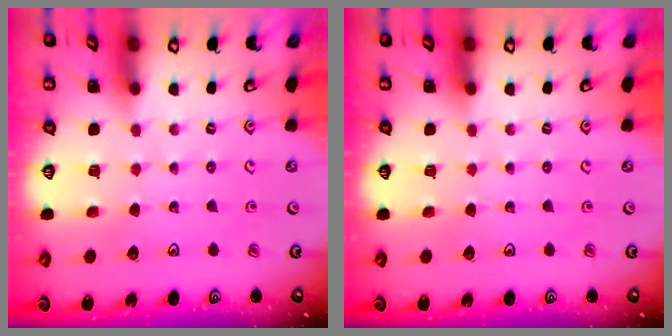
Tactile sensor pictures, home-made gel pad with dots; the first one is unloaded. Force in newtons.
{"total": 0.0}